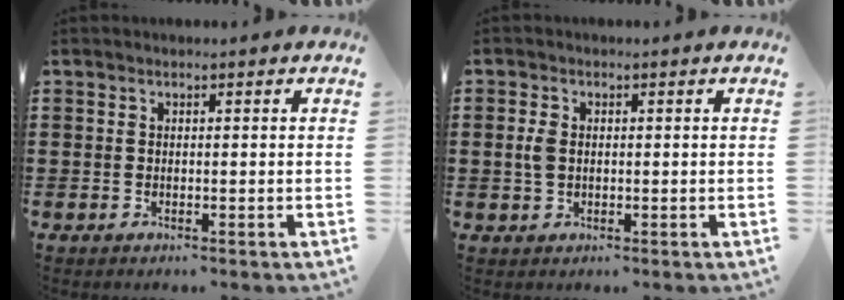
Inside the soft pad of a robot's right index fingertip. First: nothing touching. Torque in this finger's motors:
{"motor_torque": [0.04, 0.03, 0.06, 0.04]}